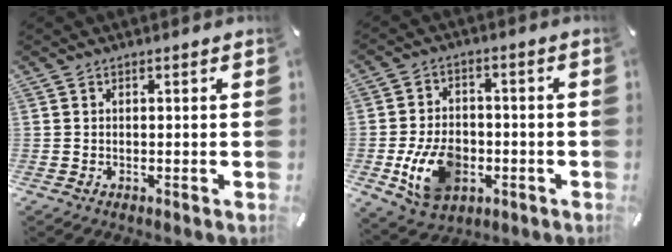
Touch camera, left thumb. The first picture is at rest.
{"total": 12.1, "force": [-3.2, 8.8, 7.7], "torque": [-0.152, 0.008, -0.055]}